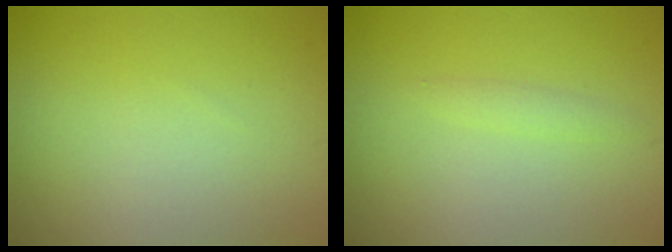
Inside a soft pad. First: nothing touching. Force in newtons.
{"total": 0.9, "press": 0.9, "slide": 0.1}